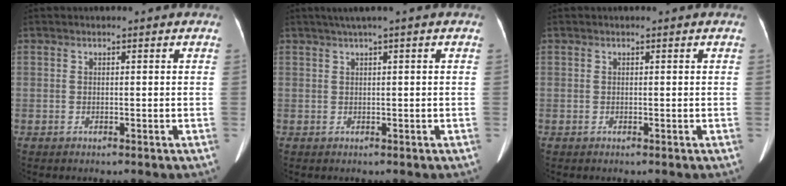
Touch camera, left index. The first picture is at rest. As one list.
[{"total": 2.3, "force": [1.2, -0.4, 1.9], "torque": [-0.043, 0.014, 0.027]}, {"total": 0.0}]